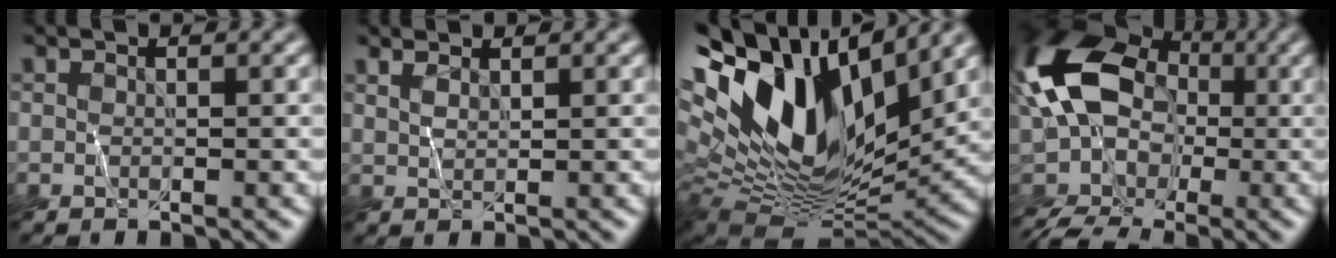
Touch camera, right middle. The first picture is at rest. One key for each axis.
{"total": 1.7, "fx": 1.5, "fy": 0.5, "fz": 0.6, "tx": -0.004, "ty": -0.001, "tz": 0.020}
{"total": 16.4, "fx": 6.5, "fy": 8.2, "fz": 12.6, "tx": -0.249, "ty": 0.022, "tz": 0.112}
{"total": 12.6, "fx": -1.7, "fy": 9.2, "fz": 8.4, "tx": -0.184, "ty": 0.007, "tz": -0.035}